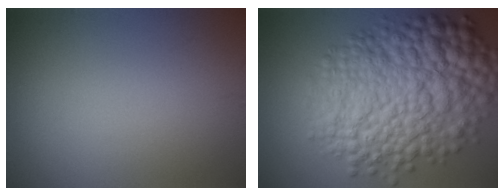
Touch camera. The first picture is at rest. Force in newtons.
{"total": 13.0, "press": 13.0, "slide": 0.3}